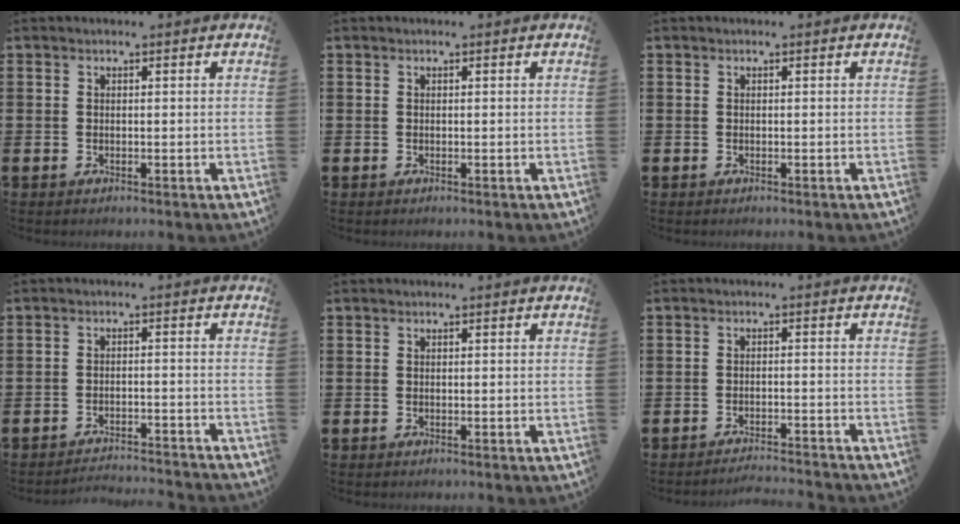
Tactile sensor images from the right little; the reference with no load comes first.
{"total": 0.0}
{"total": 0.0}
{"total": 2.5, "force": [-2.5, -0.2, -0.1], "torque": [-0.004, 0.004, -0.053]}
{"total": 0.0}
{"total": 1.9, "force": [-1.8, -0.2, 0.2], "torque": [-0.006, 0.005, -0.037]}